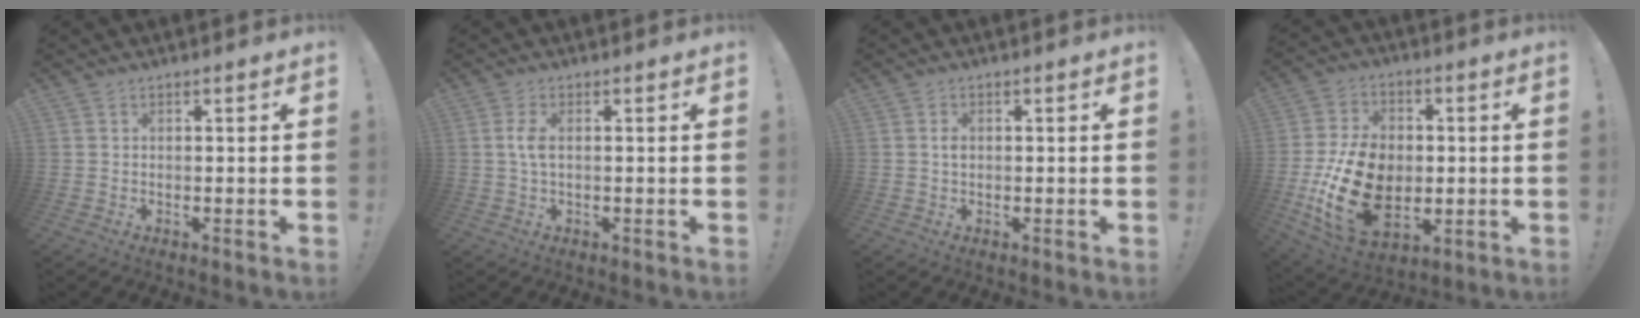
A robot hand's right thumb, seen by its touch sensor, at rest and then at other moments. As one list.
[{"total": 3.3, "force": [0.2, 1.2, 3.1], "torque": [-0.070, 0.004, 0.001]}, {"total": 1.4, "force": [0.0, 1.1, 0.9], "torque": [-0.014, 0.002, -0.001]}, {"total": 21.4, "force": [-3.0, 15.1, 14.9], "torque": [-0.266, 0.014, -0.038]}]